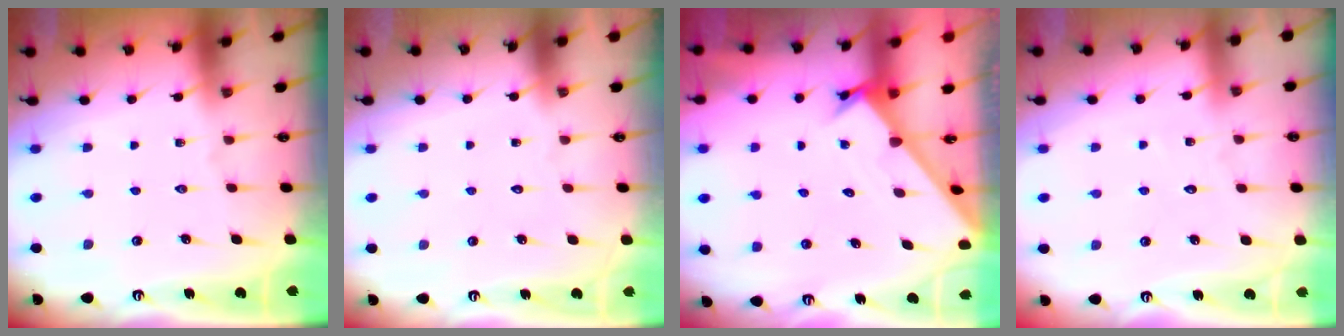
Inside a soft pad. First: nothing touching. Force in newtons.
{"total": 1.5, "press": 1.5, "slide": 0.1}
{"total": 1.7, "press": 1.7, "slide": 0.1}
{"total": 2.9, "press": 2.9, "slide": 0.3}